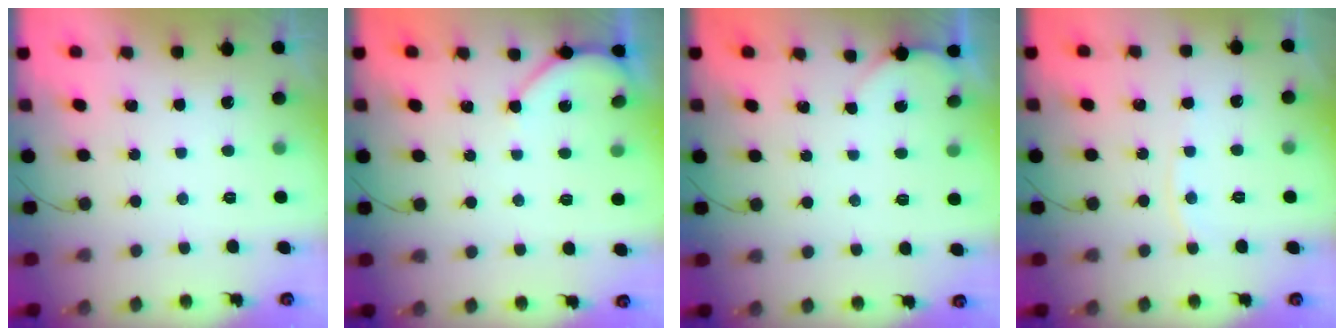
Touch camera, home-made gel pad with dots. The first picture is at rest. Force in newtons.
{"total": 4.6, "press": 4.6, "slide": 0.3}
{"total": 1.0, "press": 1.0, "slide": 0.1}
{"total": 4.5, "press": 4.5, "slide": 0.5}